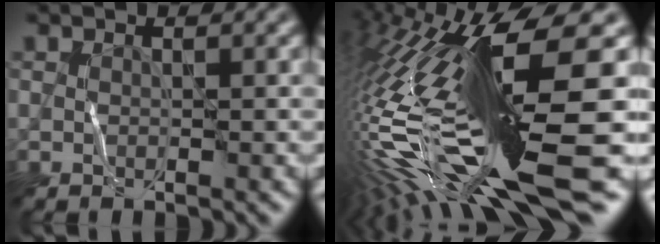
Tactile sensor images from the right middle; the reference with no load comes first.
{"total": 18.1, "force": [-2.4, 3.3, 17.6], "torque": [-0.322, -0.020, -0.023]}